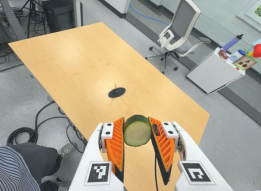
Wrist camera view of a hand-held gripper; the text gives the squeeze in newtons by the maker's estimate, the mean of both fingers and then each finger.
{"total": 10.2, "left": 9.7, "right": 10.7}